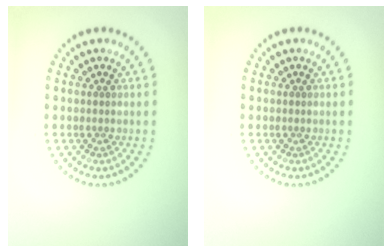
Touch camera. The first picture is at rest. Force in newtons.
{"total": 0.0}